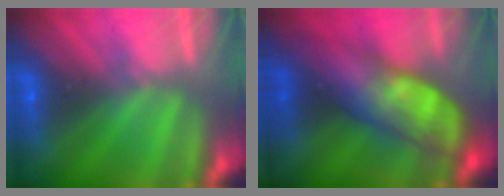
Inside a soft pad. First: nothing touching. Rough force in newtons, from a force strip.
{"total": 8.6}